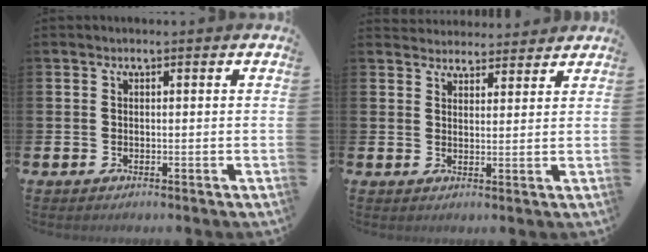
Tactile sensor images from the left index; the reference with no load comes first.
{"total": 3.5, "force": [3.4, 0.9, -0.3], "torque": [0.000, -0.016, 0.063]}